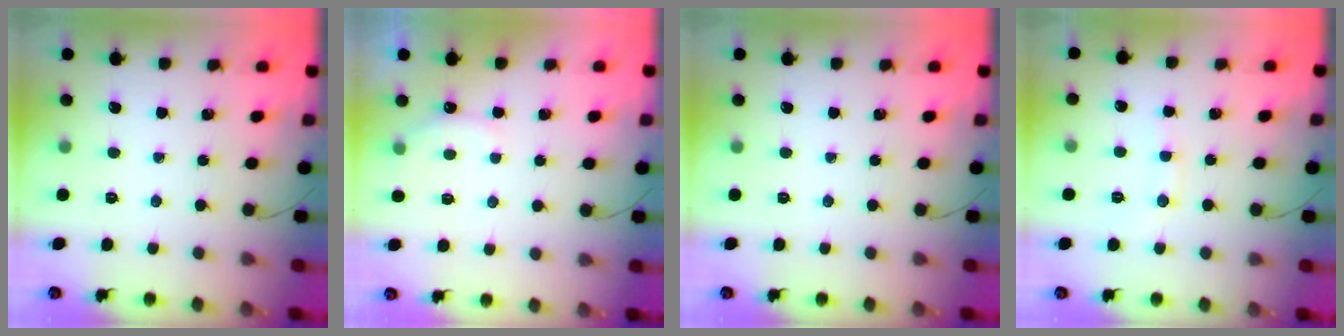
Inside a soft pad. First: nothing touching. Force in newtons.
{"total": 4.7, "press": 4.6, "slide": 0.9}
{"total": 0.0}
{"total": 7.6, "press": 7.5, "slide": 1.1}